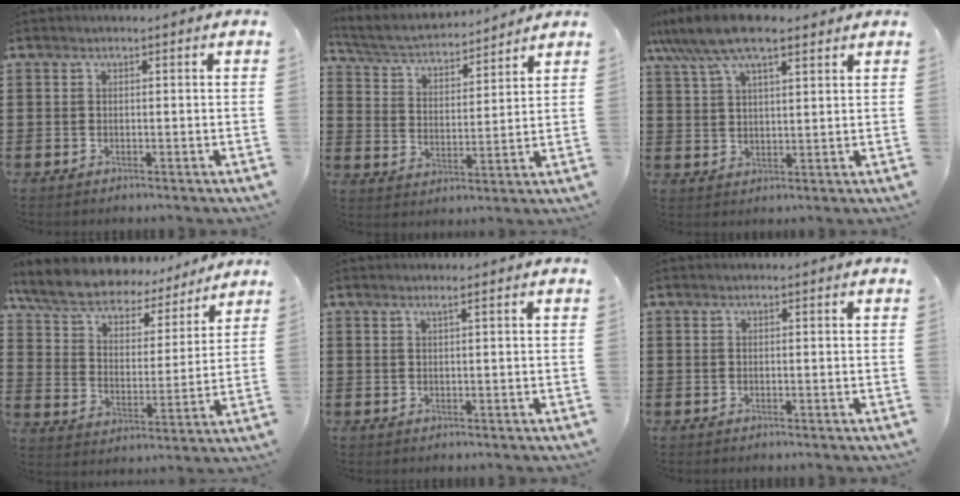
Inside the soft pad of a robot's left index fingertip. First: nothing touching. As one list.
[{"total": 4.1, "force": [3.9, 0.7, 1.2], "torque": [-0.044, -0.027, 0.061]}, {"total": 9.7, "force": [7.0, 3.0, 6.1], "torque": [-0.134, -0.003, 0.128]}, {"total": 8.2, "force": [7.5, 2.1, 2.6], "torque": [-0.086, -0.041, 0.132]}, {"total": 0.7, "force": [0.4, -0.2, 0.6], "torque": [-0.011, -0.003, 0.007]}, {"total": 0.0}]